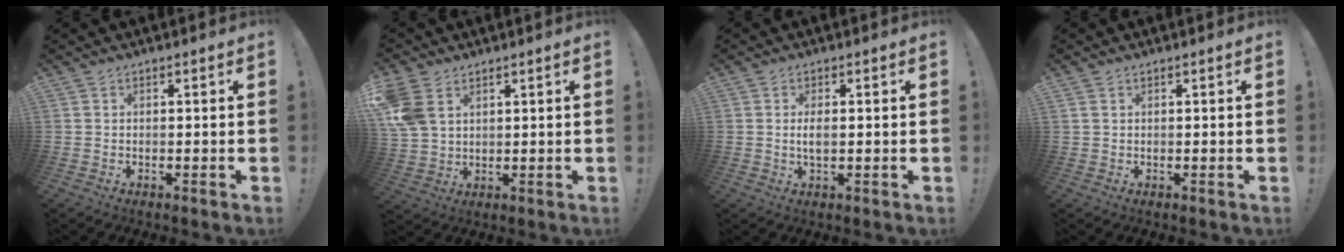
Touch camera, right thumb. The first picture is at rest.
{"total": 9.6, "force": [3.9, 6.7, 5.7], "torque": [-0.120, -0.007, 0.083]}
{"total": 2.8, "force": [-0.1, 1.1, 2.6], "torque": [-0.043, -0.005, -0.008]}
{"total": 1.1, "force": [0.7, 0.5, 0.7], "torque": [-0.020, 0.003, 0.014]}